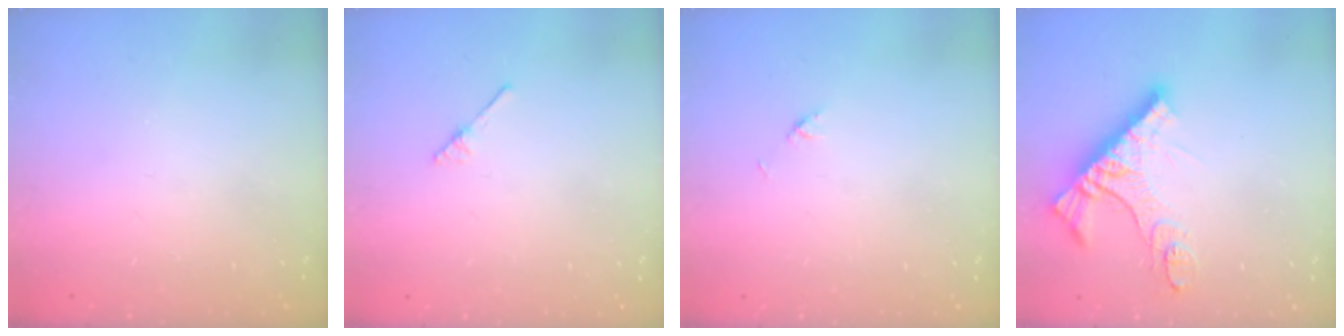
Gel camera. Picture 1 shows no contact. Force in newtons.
{"total": 2.0, "press": 2.0, "slide": 0.2}
{"total": 2.1, "press": 2.1, "slide": 0.3}
{"total": 12.3, "press": 12.2, "slide": 1.2}